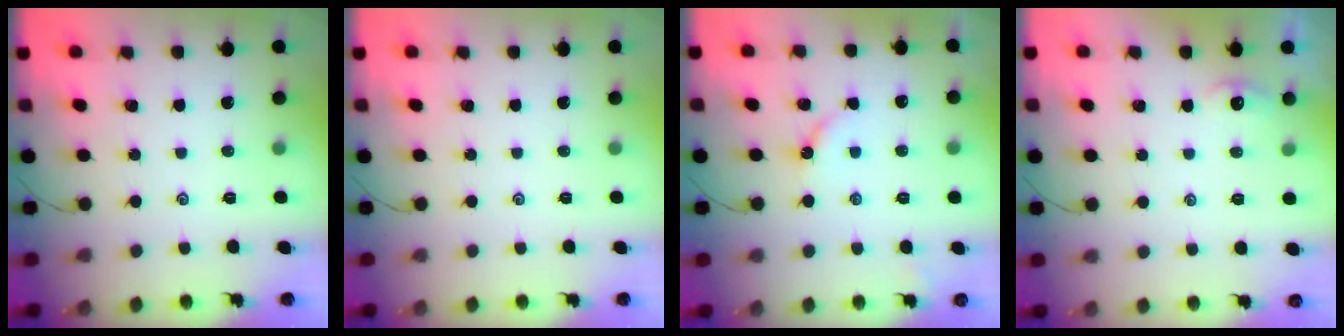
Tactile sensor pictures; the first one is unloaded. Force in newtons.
{"total": 0.0}
{"total": 4.0, "press": 4.0, "slide": 0.5}
{"total": 2.7, "press": 2.7, "slide": 0.3}